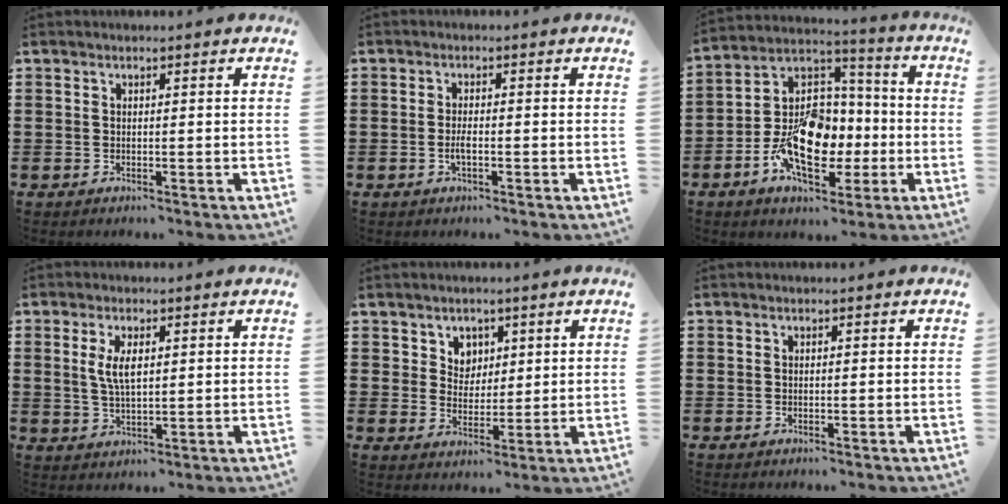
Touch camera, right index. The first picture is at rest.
{"total": 2.0, "force": [-0.7, 0.5, 1.8], "torque": [-0.041, -0.002, -0.014]}
{"total": 14.8, "force": [-4.5, 9.8, 10.1], "torque": [-0.210, 0.006, -0.082]}
{"total": 4.6, "force": [1.1, 1.9, 4.1], "torque": [-0.085, 0.008, 0.017]}
{"total": 4.2, "force": [2.3, 3.5, 0.4], "torque": [-0.021, 0.007, 0.039]}
{"total": 0.0}